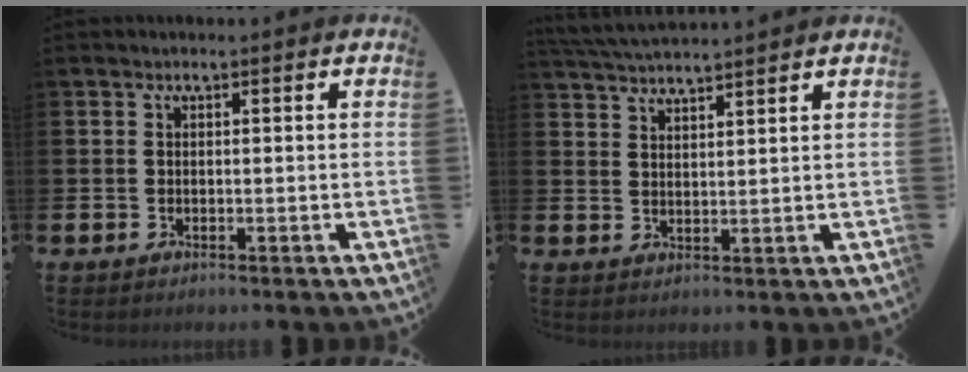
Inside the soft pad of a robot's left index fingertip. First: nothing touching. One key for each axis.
{"total": 4.0, "fx": 4.0, "fy": -0.1, "fz": 0.5, "tx": -0.020, "ty": -0.022, "tz": 0.071}